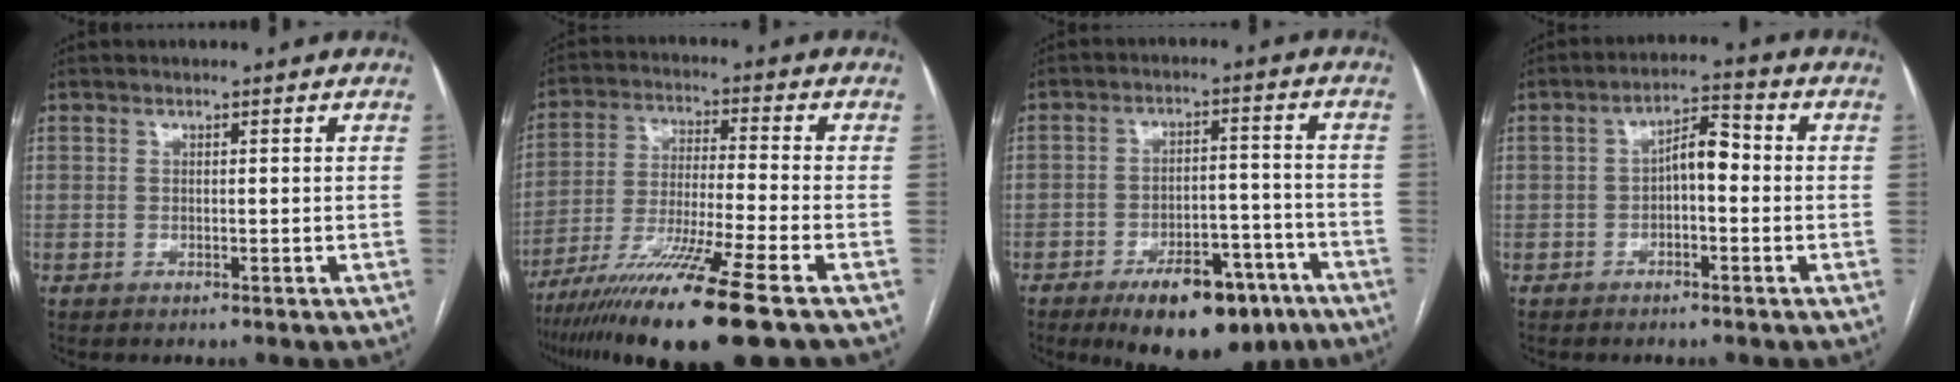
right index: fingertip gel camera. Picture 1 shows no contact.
{"total": 16.6, "force": [-11.1, -1.0, 12.3], "torque": [-0.223, -0.050, -0.194]}
{"total": 12.6, "force": [-8.2, 5.9, 7.5], "torque": [-0.085, 0.015, -0.115]}
{"total": 5.0, "force": [-0.5, 2.0, 4.6], "torque": [-0.075, 0.026, -0.011]}